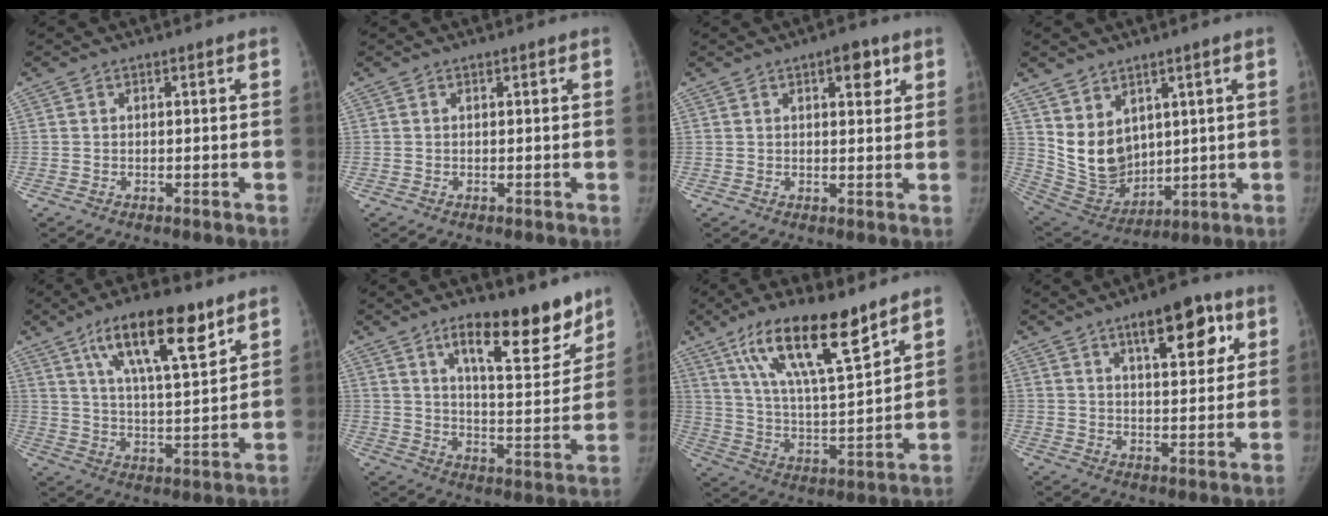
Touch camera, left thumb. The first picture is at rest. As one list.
[{"total": 0.0}, {"total": 4.7, "force": [2.4, 2.1, 3.5], "torque": [-0.029, -0.008, 0.029]}, {"total": 11.1, "force": [3.8, 8.4, 6.2], "torque": [-0.079, -0.032, 0.106]}, {"total": 16.6, "force": [9.5, 5.0, 12.6], "torque": [-0.187, -0.039, 0.163]}, {"total": 16.1, "force": [10.8, 5.3, 10.8], "torque": [-0.111, -0.077, 0.170]}, {"total": 18.5, "force": [12.0, 4.7, 13.3], "torque": [-0.211, -0.055, 0.220]}, {"total": 12.0, "force": [6.2, 4.9, 9.0], "torque": [-0.095, -0.025, 0.088]}]